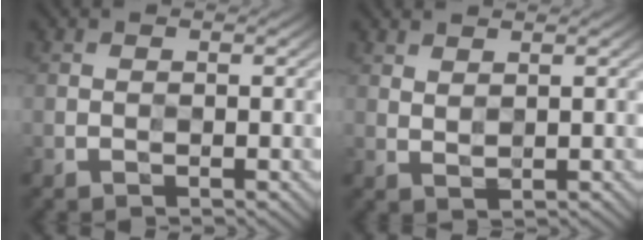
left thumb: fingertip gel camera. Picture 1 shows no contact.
{"total": 1.9, "force": [1.9, -0.3, -0.2], "torque": [-0.007, -0.001, 0.037]}